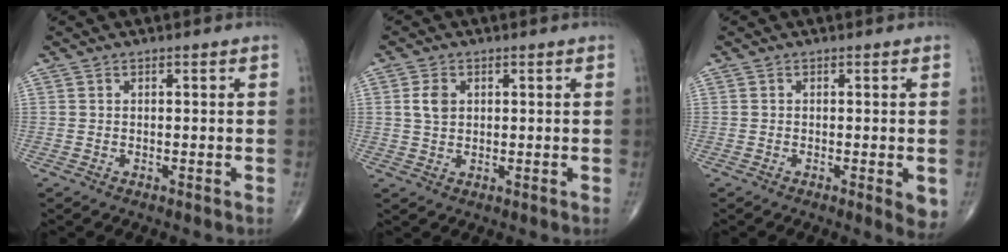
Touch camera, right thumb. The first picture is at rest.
{"total": 3.5, "force": [0.8, 2.5, 2.3], "torque": [-0.039, -0.001, 0.017]}
{"total": 3.3, "force": [-0.9, 0.8, 3.1], "torque": [-0.040, -0.008, -0.017]}